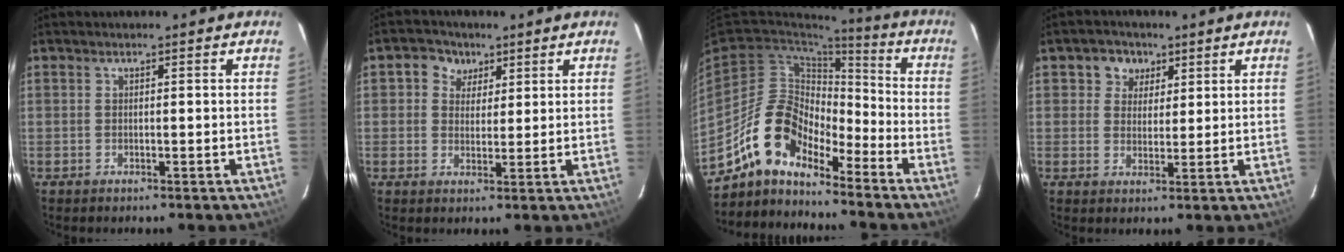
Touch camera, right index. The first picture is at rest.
{"total": 5.0, "force": [2.1, 4.3, 1.3], "torque": [-0.018, 0.009, 0.031]}
{"total": 12.7, "force": [-9.8, 5.6, 5.7], "torque": [-0.109, 0.022, -0.192]}
{"total": 4.9, "force": [2.2, 4.3, 1.0], "torque": [-0.008, 0.012, 0.035]}